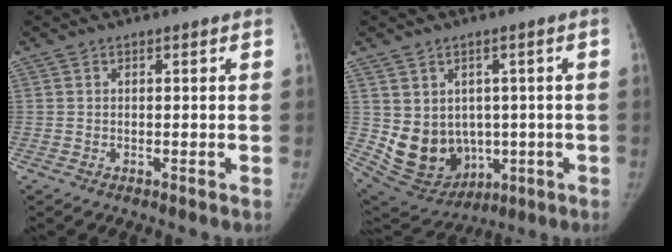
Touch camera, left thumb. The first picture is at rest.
{"total": 12.8, "force": [-0.8, 10.8, 6.8], "torque": [-0.084, 0.005, 0.025]}